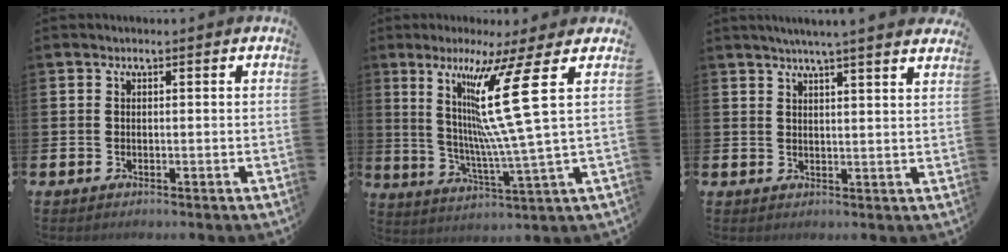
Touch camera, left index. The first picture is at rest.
{"total": 14.1, "force": [5.0, -0.6, 13.1], "torque": [-0.256, -0.017, 0.067]}
{"total": 4.5, "force": [4.3, -1.0, 1.1], "torque": [-0.029, -0.019, 0.075]}